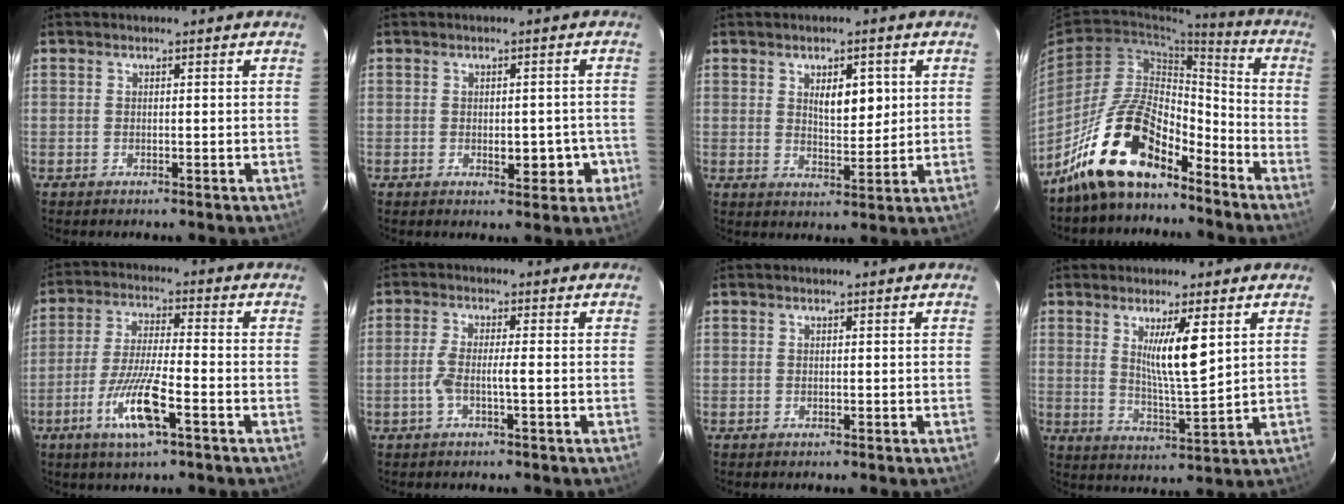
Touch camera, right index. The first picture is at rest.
{"total": 5.2, "force": [-1.7, 2.8, 4.0], "torque": [-0.041, 0.012, -0.015]}
{"total": 5.8, "force": [1.8, 2.5, 5.0], "torque": [-0.081, 0.000, 0.035]}
{"total": 14.8, "force": [-11.3, 5.1, 8.2], "torque": [-0.155, 0.020, -0.209]}
{"total": 10.5, "force": [-4.8, 1.3, 9.3], "torque": [-0.183, -0.013, -0.087]}
{"total": 3.9, "force": [-1.0, 0.6, 3.8], "torque": [-0.080, 0.012, -0.017]}
{"total": 0.0}
{"total": 8.3, "force": [3.0, 0.8, 7.7], "torque": [-0.136, -0.015, 0.056]}